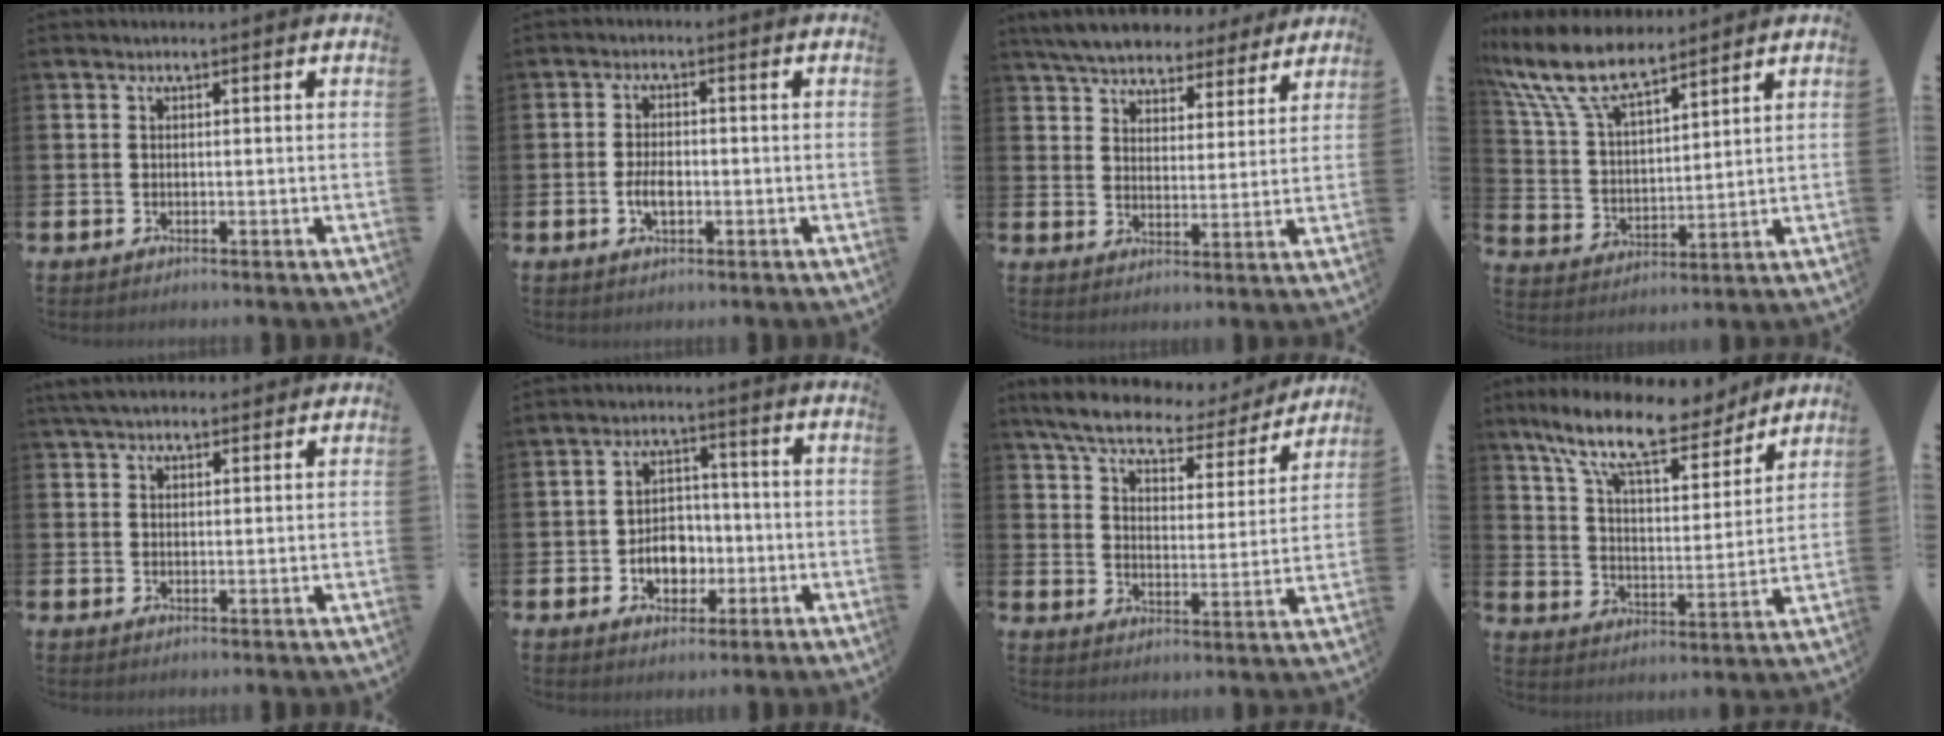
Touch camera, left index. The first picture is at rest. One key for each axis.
{"total": 3.2, "fx": -0.6, "fy": 1.6, "fz": 2.7, "tx": -0.039, "ty": -0.001, "tz": -0.014}
{"total": 6.6, "fx": 6.3, "fy": 1.9, "fz": 1.1, "tx": -0.057, "ty": -0.031, "tz": 0.112}
{"total": 10.3, "fx": 8.6, "fy": 3.4, "fz": 4.6, "tx": -0.127, "ty": -0.036, "tz": 0.158}
{"total": 4.1, "fx": 3.6, "fy": 1.3, "fz": 1.4, "tx": -0.030, "ty": -0.008, "tz": 0.067}
{"total": 5.3, "fx": -1.5, "fy": 4.2, "fz": 2.8, "tx": -0.041, "ty": 0.005, "tz": -0.034}
{"total": 7.5, "fx": 6.7, "fy": 1.7, "fz": 2.8, "tx": -0.077, "ty": -0.043, "tz": 0.111}
{"total": 13.6, "fx": 11.1, "fy": 4.1, "fz": 6.7, "tx": -0.151, "ty": -0.061, "tz": 0.192}